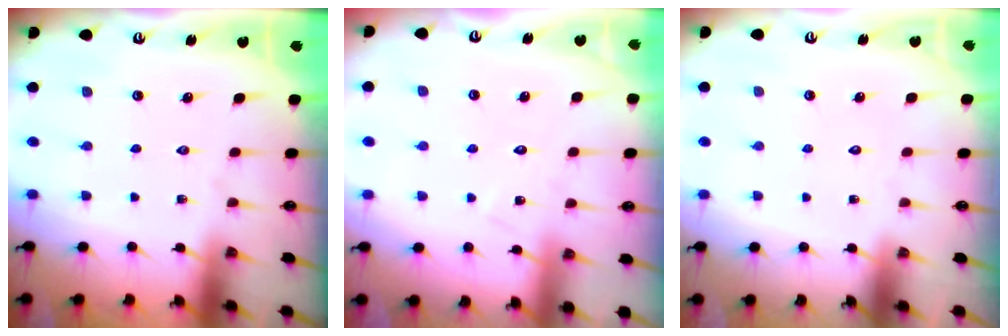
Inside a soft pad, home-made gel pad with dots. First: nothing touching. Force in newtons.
{"total": 6.8, "press": 6.8, "slide": 0.6}
{"total": 1.7, "press": 1.7, "slide": 0.1}